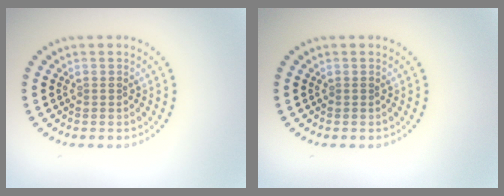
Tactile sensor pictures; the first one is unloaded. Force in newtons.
{"total": 0.0}